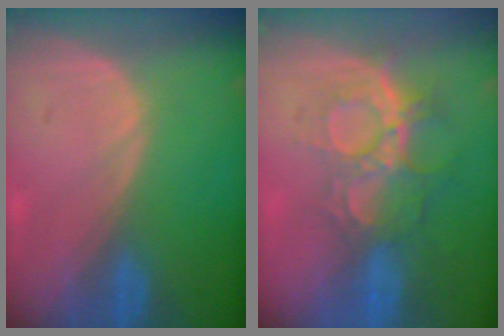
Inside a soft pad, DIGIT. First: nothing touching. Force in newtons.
{"total": 9.4, "press": 8.0, "slide": 5.0}